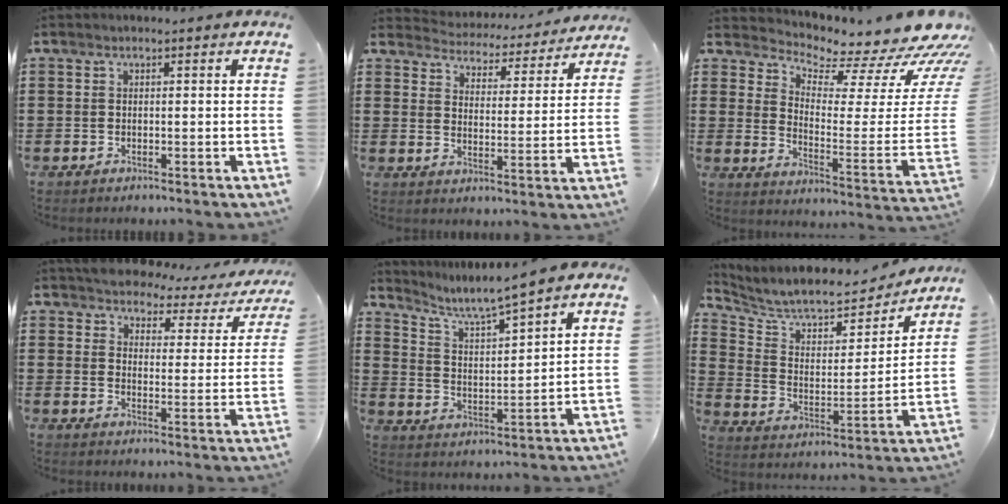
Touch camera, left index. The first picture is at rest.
{"total": 4.2, "force": [4.2, 0.2, -0.2], "torque": [-0.024, -0.039, 0.068]}
{"total": 7.0, "force": [5.5, 2.3, 3.6], "torque": [-0.066, -0.067, 0.090]}
{"total": 3.8, "force": [3.7, 0.6, 0.4], "torque": [-0.035, -0.027, 0.059]}
{"total": 5.0, "force": [4.4, -0.7, 2.3], "torque": [-0.065, -0.032, 0.068]}
{"total": 8.2, "force": [7.6, 1.7, 2.5], "torque": [-0.088, -0.051, 0.129]}